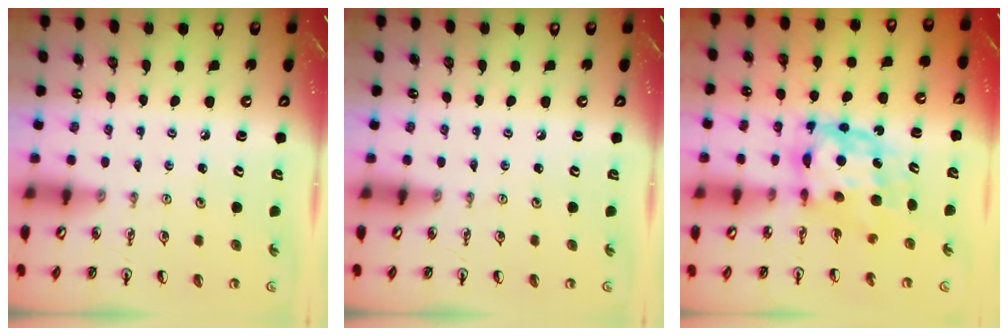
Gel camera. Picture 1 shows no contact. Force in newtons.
{"total": 0.0}
{"total": 8.6, "press": 8.5, "slide": 0.8}